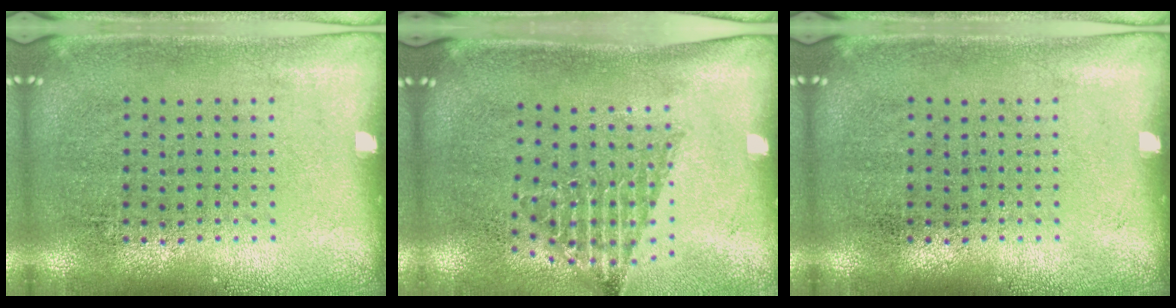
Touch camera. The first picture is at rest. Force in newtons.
{"total": 1.3, "press": 1.0, "slide": 0.9}
{"total": 0.0}